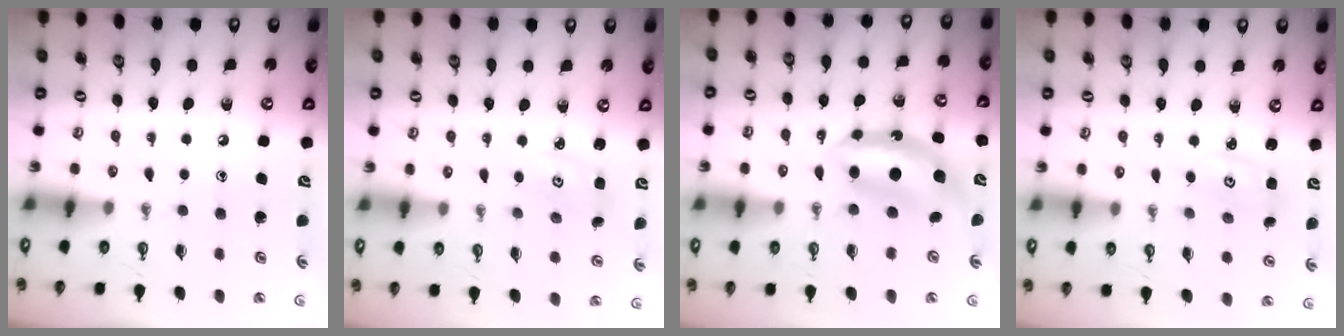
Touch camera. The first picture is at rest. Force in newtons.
{"total": 3.0, "press": 2.9, "slide": 0.4}
{"total": 7.5, "press": 7.5, "slide": 0.3}
{"total": 1.8, "press": 1.8, "slide": 0.1}